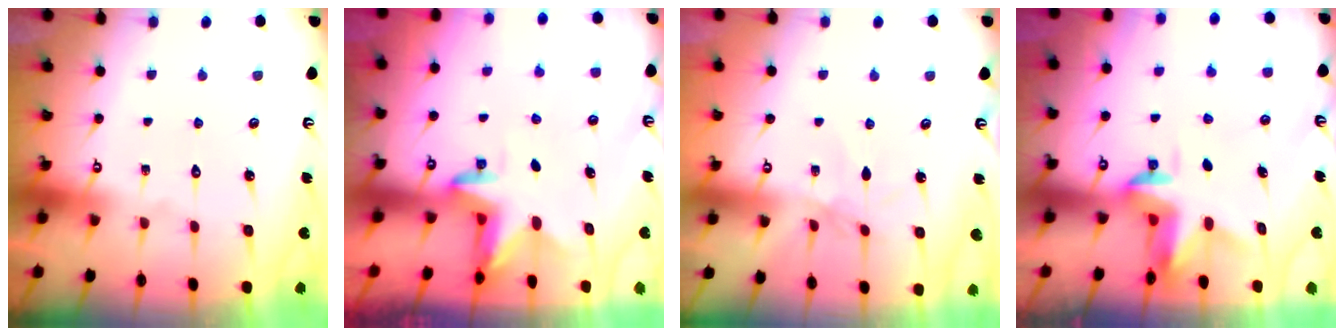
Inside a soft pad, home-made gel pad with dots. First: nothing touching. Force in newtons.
{"total": 3.2, "press": 3.2, "slide": 0.1}
{"total": 1.7, "press": 1.7, "slide": 0.4}
{"total": 3.1, "press": 3.0, "slide": 0.4}